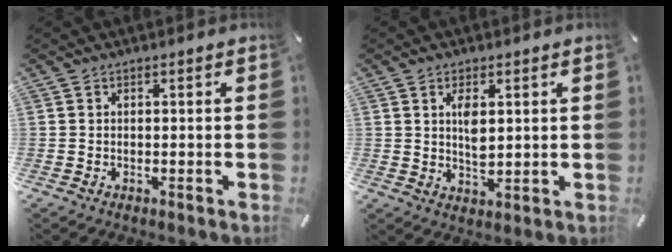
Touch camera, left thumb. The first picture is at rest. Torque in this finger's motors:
{"motor_torque": [0.28, 0.01, 0.19, 0.22, 0.03]}